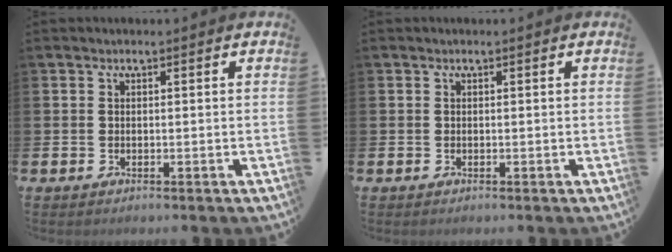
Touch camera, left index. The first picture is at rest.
{"total": 0.0}